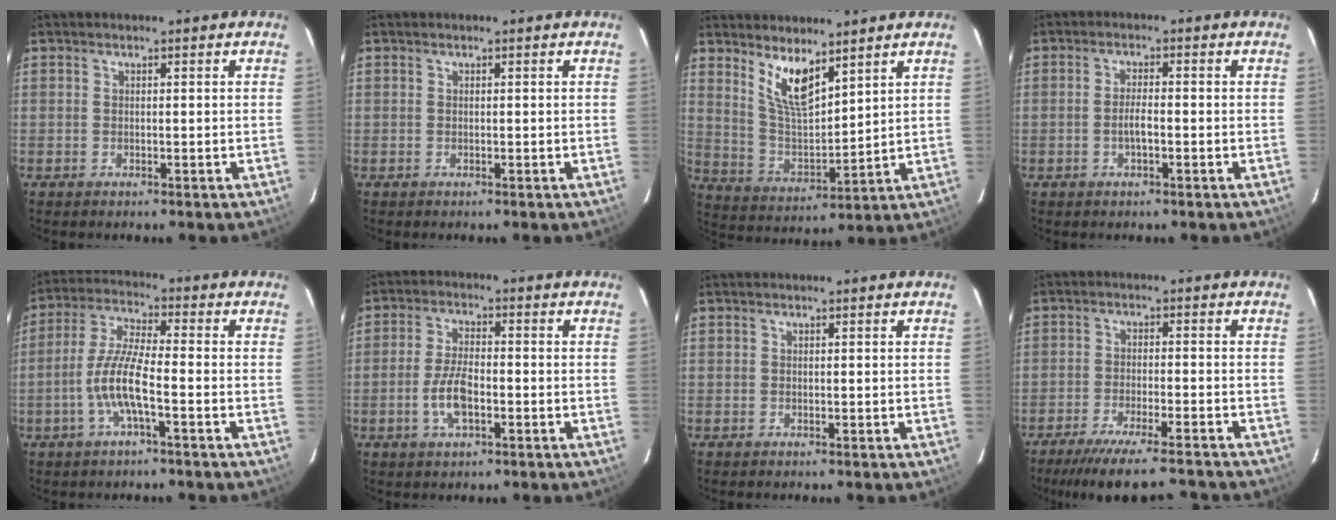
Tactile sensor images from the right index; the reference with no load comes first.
{"total": 0.0}
{"total": 9.3, "force": [6.2, 2.9, 6.2], "torque": [-0.117, -0.009, 0.131]}
{"total": 2.7, "force": [-1.0, 0.6, 2.5], "torque": [-0.047, 0.000, -0.017]}
{"total": 8.6, "force": [-3.2, 1.2, 7.9], "torque": [-0.168, 0.001, -0.061]}
{"total": 6.7, "force": [-2.4, 2.6, 5.7], "torque": [-0.120, 0.001, -0.045]}
{"total": 0.0}
{"total": 14.2, "force": [-12.5, 1.7, 6.6], "torque": [-0.134, -0.022, -0.190]}